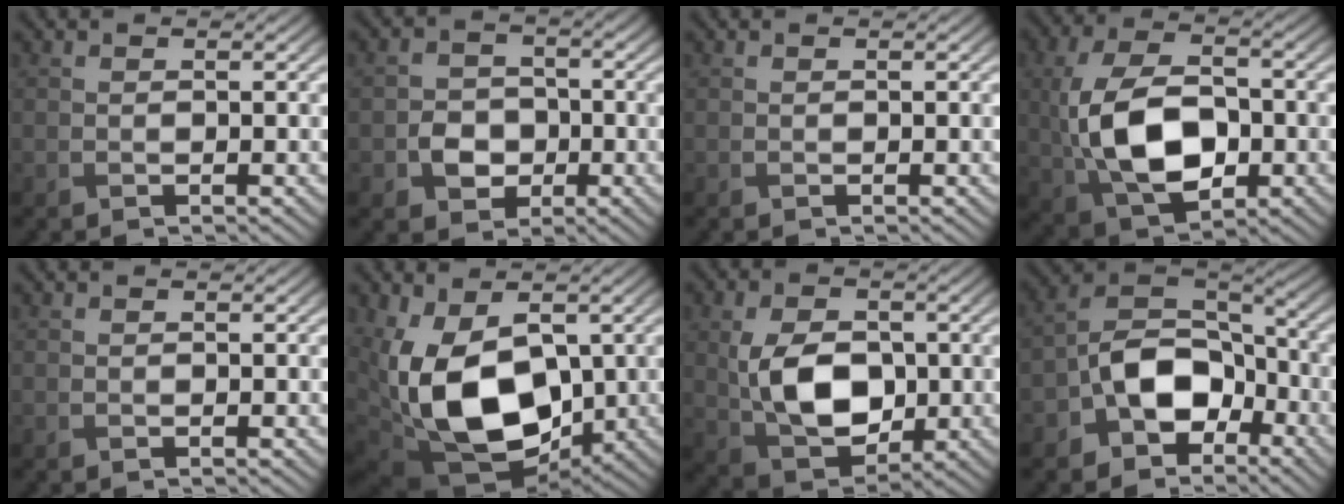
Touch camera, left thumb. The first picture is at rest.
{"total": 4.3, "force": [-1.4, 3.6, 1.9], "torque": [-0.031, 0.001, -0.028]}
{"total": 0.0}
{"total": 12.0, "force": [-1.7, 7.3, 9.3], "torque": [-0.212, -0.006, -0.033]}
{"total": 0.0}
{"total": 16.2, "force": [-1.5, 9.9, 12.7], "torque": [-0.273, -0.035, -0.017]}
{"total": 9.3, "force": [-0.3, 6.1, 6.9], "torque": [-0.149, -0.009, -0.005]}
{"total": 10.0, "force": [-4.7, 6.6, 5.9], "torque": [-0.108, 0.002, -0.111]}